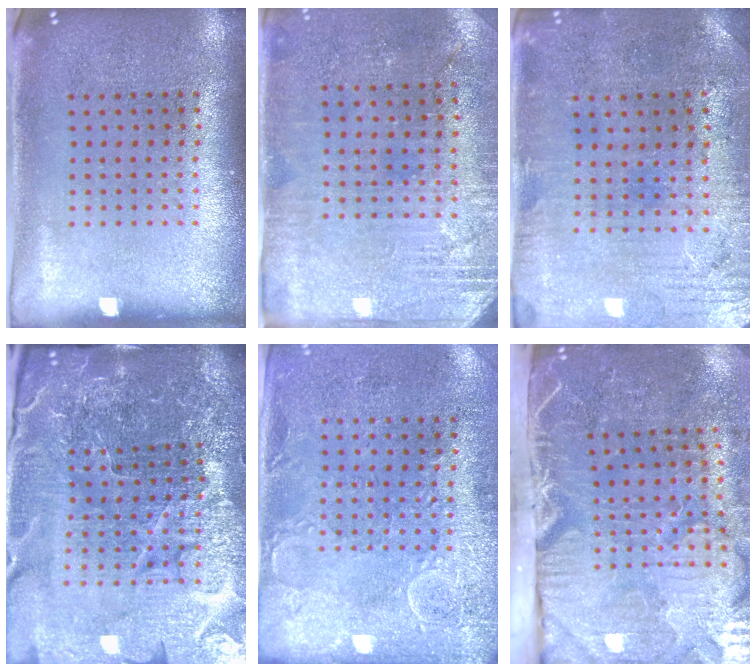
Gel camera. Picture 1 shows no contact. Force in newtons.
{"total": 2.8, "press": 2.6, "slide": 1.0}
{"total": 0.7, "press": 0.5, "slide": 0.5}
{"total": 6.4, "press": 5.7, "slide": 2.9}
{"total": 2.9, "press": 2.4, "slide": 1.6}
{"total": 5.4, "press": 4.4, "slide": 3.1}